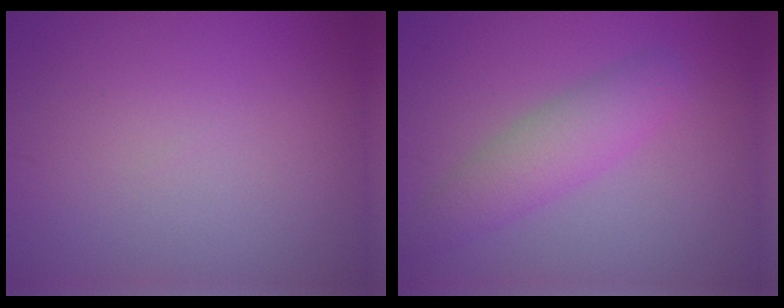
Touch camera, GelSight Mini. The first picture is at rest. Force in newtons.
{"total": 3.7, "press": 3.7, "slide": 0.1}